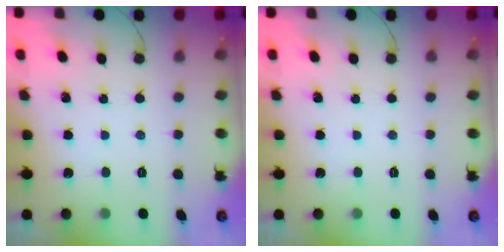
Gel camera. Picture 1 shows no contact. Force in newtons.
{"total": 0.0}